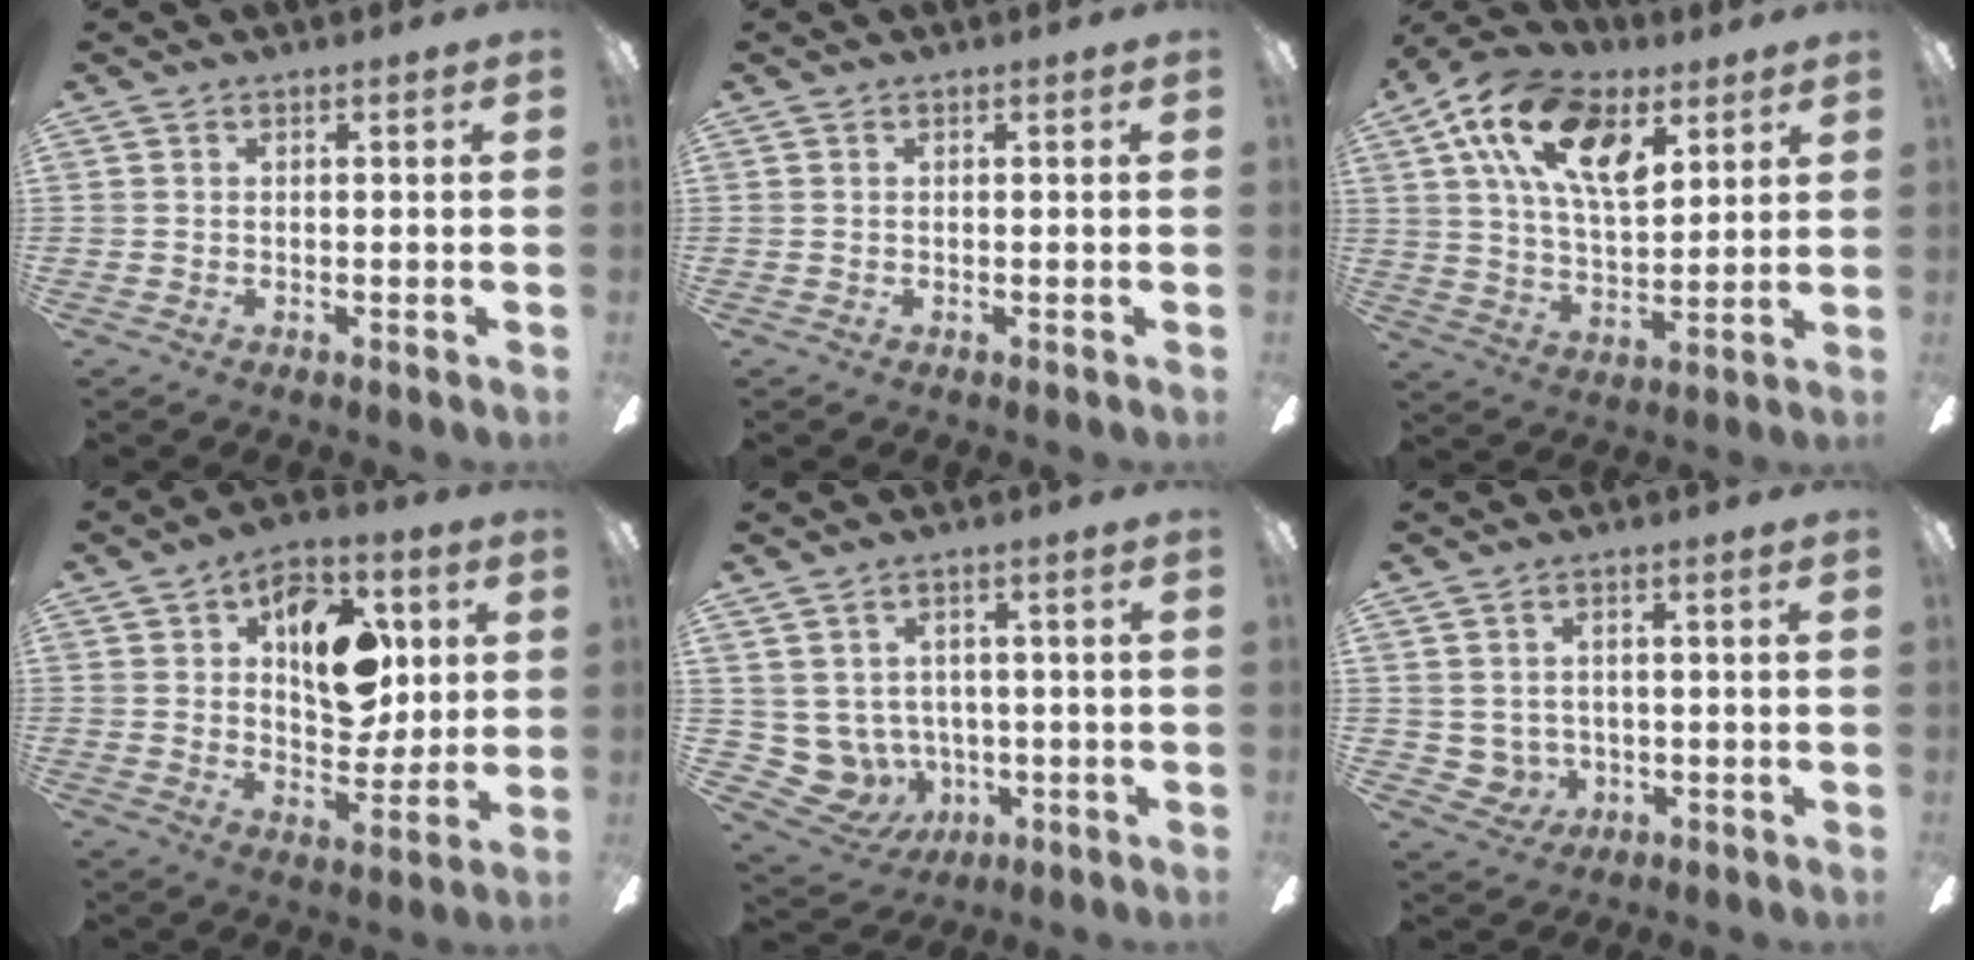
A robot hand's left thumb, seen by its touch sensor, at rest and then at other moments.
{"total": 0.0}
{"total": 18.7, "force": [9.2, 9.7, 13.1], "torque": [-0.242, -0.018, 0.166]}
{"total": 14.8, "force": [4.4, 9.6, 10.3], "torque": [-0.120, 0.002, 0.074]}
{"total": 6.7, "force": [0.9, 6.5, 1.5], "torque": [-0.088, -0.016, 0.022]}
{"total": 3.8, "force": [0.8, 3.6, 0.9], "torque": [-0.036, -0.001, 0.015]}